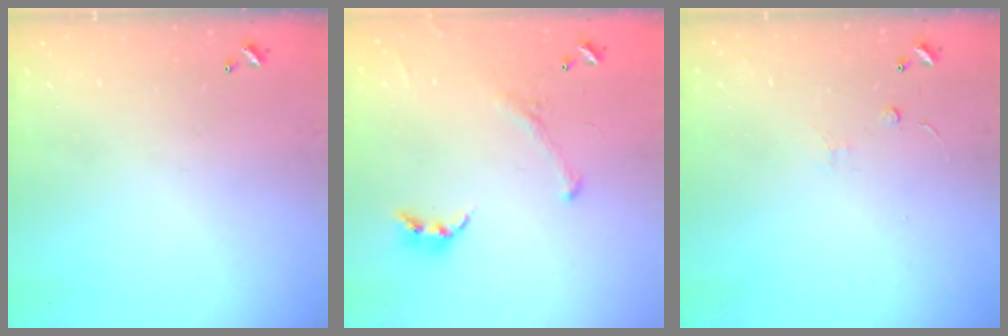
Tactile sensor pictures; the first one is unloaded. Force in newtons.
{"total": 1.6, "press": 1.4, "slide": 0.8}
{"total": 1.6, "press": 1.5, "slide": 0.4}